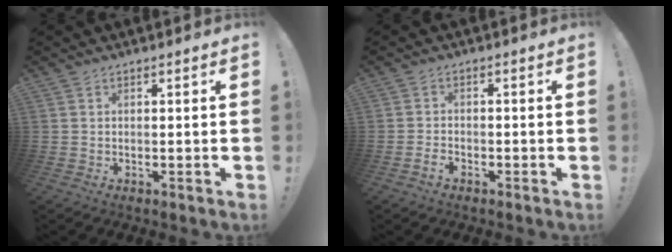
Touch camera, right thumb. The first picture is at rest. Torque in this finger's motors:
{"motor_torque": [0.46, -0.18, 0.10, -0.18, 0.00]}